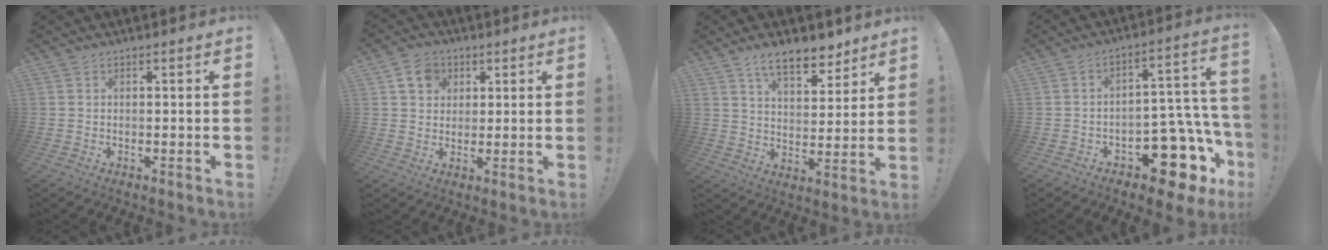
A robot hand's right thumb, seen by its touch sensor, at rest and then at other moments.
{"total": 7.6, "force": [3.3, 6.3, 2.7], "torque": [-0.041, -0.010, 0.066]}
{"total": 11.2, "force": [8.1, 4.6, 6.2], "torque": [-0.085, -0.049, 0.146]}
{"total": 15.2, "force": [-8.3, 7.9, 10.0], "torque": [-0.085, 0.047, -0.125]}